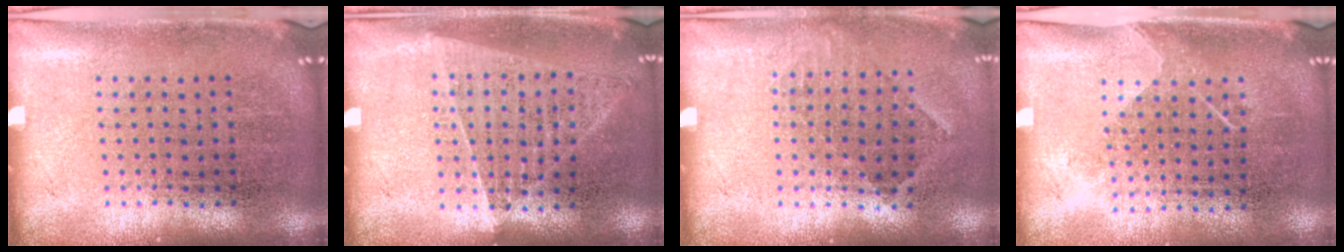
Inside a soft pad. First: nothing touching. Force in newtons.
{"total": 1.2, "press": 1.1, "slide": 0.1}
{"total": 0.9, "press": 0.7, "slide": 0.5}
{"total": 1.2, "press": 0.9, "slide": 0.8}